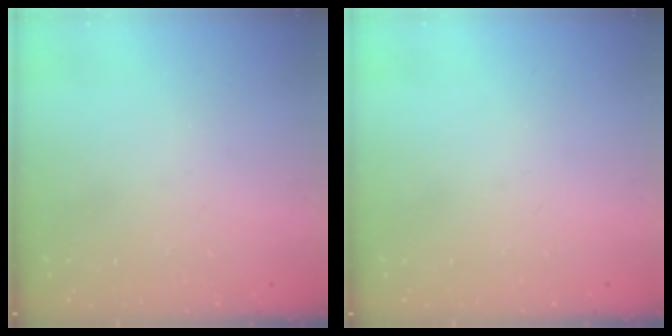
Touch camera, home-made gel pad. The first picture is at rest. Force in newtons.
{"total": 0.0}